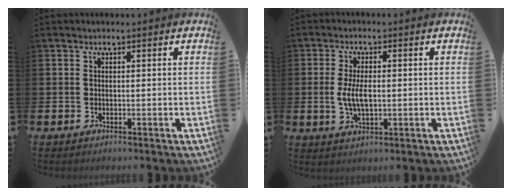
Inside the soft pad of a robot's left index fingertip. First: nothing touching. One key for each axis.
{"total": 4.6, "fx": 0.0, "fy": 2.1, "fz": 4.1, "tx": -0.080, "ty": 0.002, "tz": -0.005}